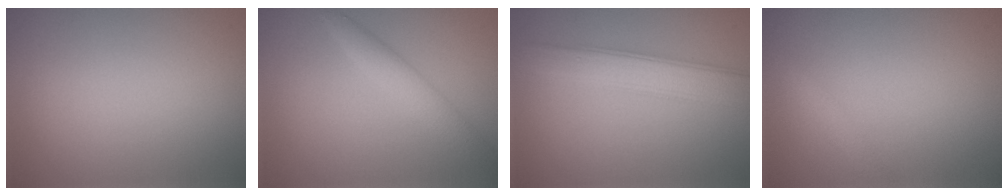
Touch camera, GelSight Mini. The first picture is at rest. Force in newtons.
{"total": 2.6, "press": 2.6, "slide": 0.0}
{"total": 4.2, "press": 4.2, "slide": 0.1}
{"total": 1.3, "press": 1.3, "slide": 0.0}